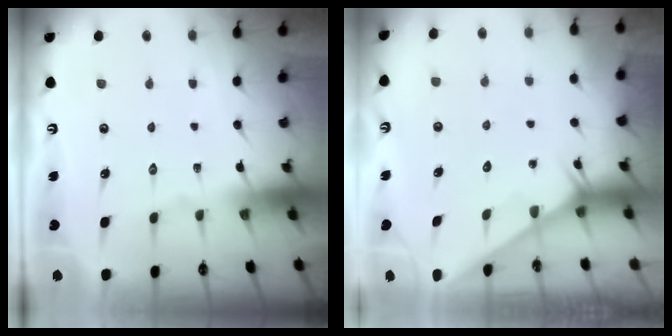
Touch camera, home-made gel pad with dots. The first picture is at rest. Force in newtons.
{"total": 1.5, "press": 1.4, "slide": 0.1}